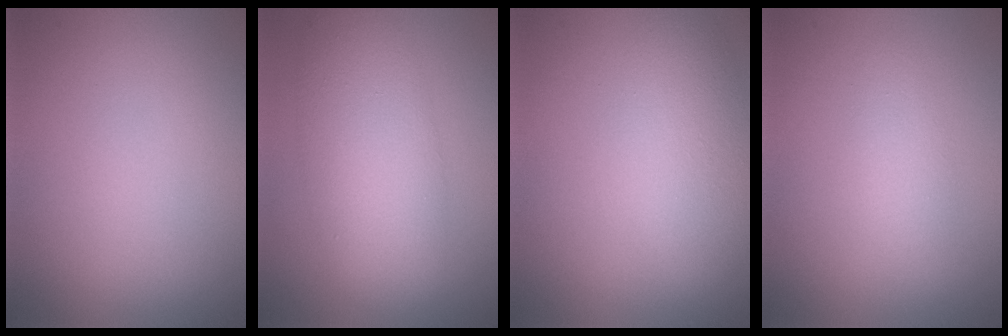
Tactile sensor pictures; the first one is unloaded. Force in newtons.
{"total": 6.6, "press": 6.6, "slide": 0.2}
{"total": 4.6, "press": 4.6, "slide": 0.2}
{"total": 1.8, "press": 1.8, "slide": 0.0}